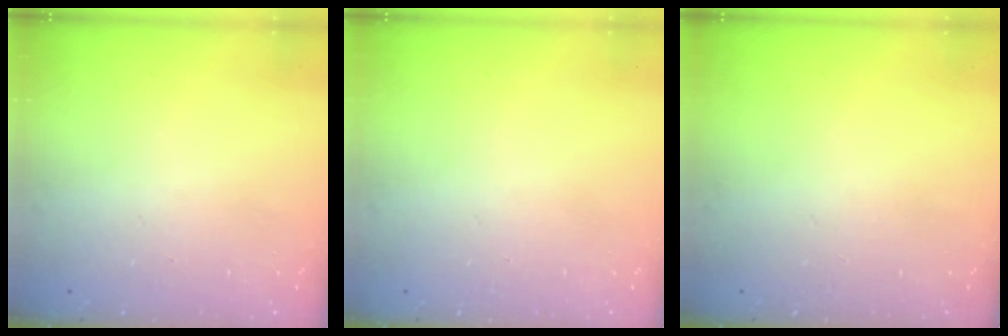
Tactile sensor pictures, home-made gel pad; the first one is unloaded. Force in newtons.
{"total": 0.0}
{"total": 0.0}